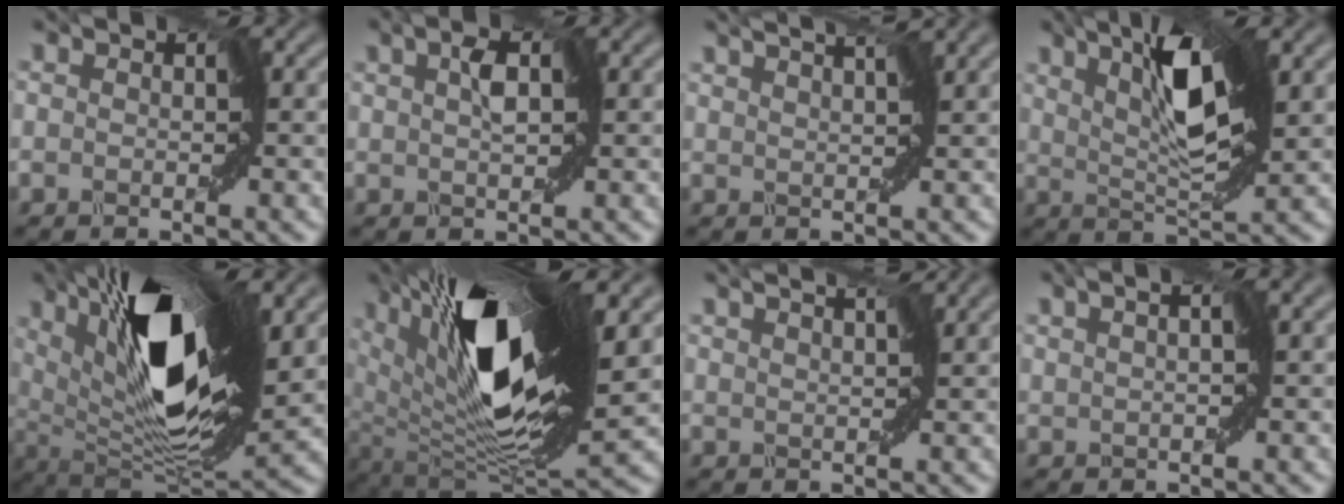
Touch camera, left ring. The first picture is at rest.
{"total": 1.6, "force": [0.9, 0.2, 1.3], "torque": [-0.031, 0.000, 0.021]}
{"total": 2.2, "force": [1.9, -0.4, 1.1], "torque": [-0.027, 0.005, 0.028]}
{"total": 5.1, "force": [2.9, 0.2, 4.2], "torque": [-0.080, -0.001, 0.059]}
{"total": 11.8, "force": [5.2, 3.3, 10.1], "torque": [-0.165, -0.006, 0.094]}
{"total": 13.2, "force": [5.5, 3.8, 11.4], "torque": [-0.205, -0.006, 0.103]}
{"total": 1.6, "force": [1.5, -0.3, 0.6], "torque": [-0.023, 0.002, 0.023]}
{"total": 0.9, "force": [0.4, -0.8, 0.2], "torque": [-0.014, -0.004, 0.016]}